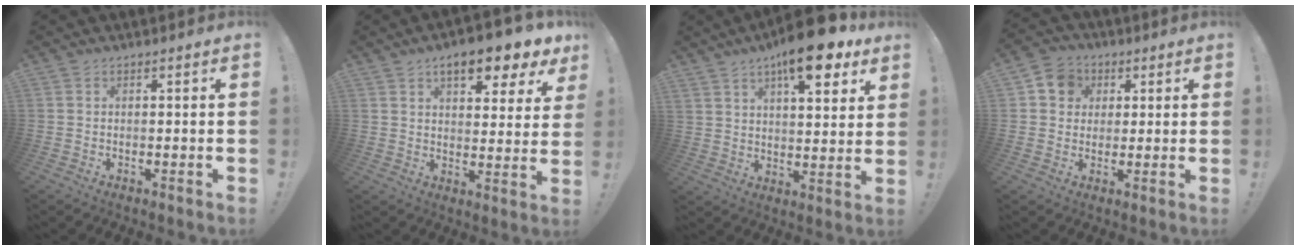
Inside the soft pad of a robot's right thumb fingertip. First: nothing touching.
{"total": 10.1, "force": [6.4, 3.4, 7.1], "torque": [-0.094, -0.040, 0.103]}
{"total": 17.5, "force": [10.8, 7.2, 11.7], "torque": [-0.156, -0.071, 0.179]}
{"total": 8.4, "force": [2.1, 7.6, 2.9], "torque": [-0.041, 0.007, 0.043]}